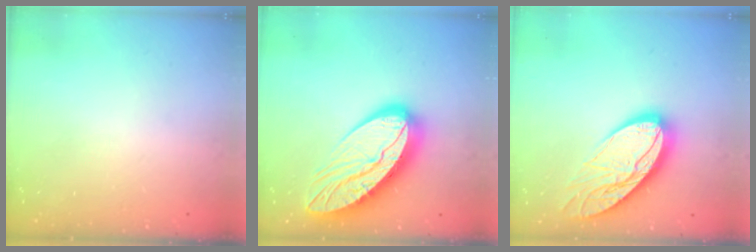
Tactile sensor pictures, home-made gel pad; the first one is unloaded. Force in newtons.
{"total": 20.8, "press": 20.7, "slide": 2.0}
{"total": 16.1, "press": 16.1, "slide": 1.2}